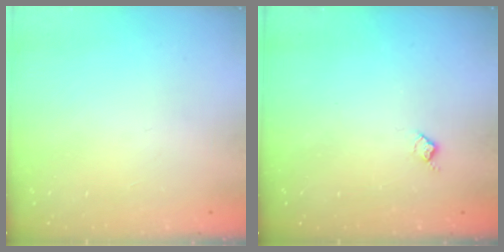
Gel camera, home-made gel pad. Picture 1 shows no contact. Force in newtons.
{"total": 3.8, "press": 3.8, "slide": 0.6}